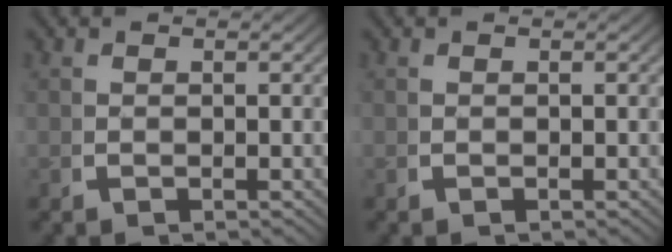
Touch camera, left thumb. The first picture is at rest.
{"total": 0.0}